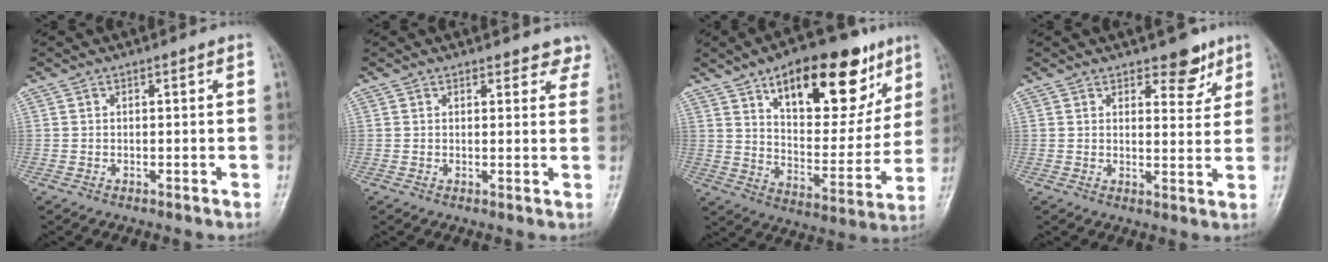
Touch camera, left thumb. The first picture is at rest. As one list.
[{"total": 4.4, "force": [4.0, 1.9, 0.2], "torque": [0.038, -0.020, 0.023]}, {"total": 23.8, "force": [12.6, 10.8, 17.0], "torque": [-0.200, -0.036, 0.197]}, {"total": 5.8, "force": [3.9, 2.9, 3.0], "torque": [-0.010, -0.024, 0.053]}]